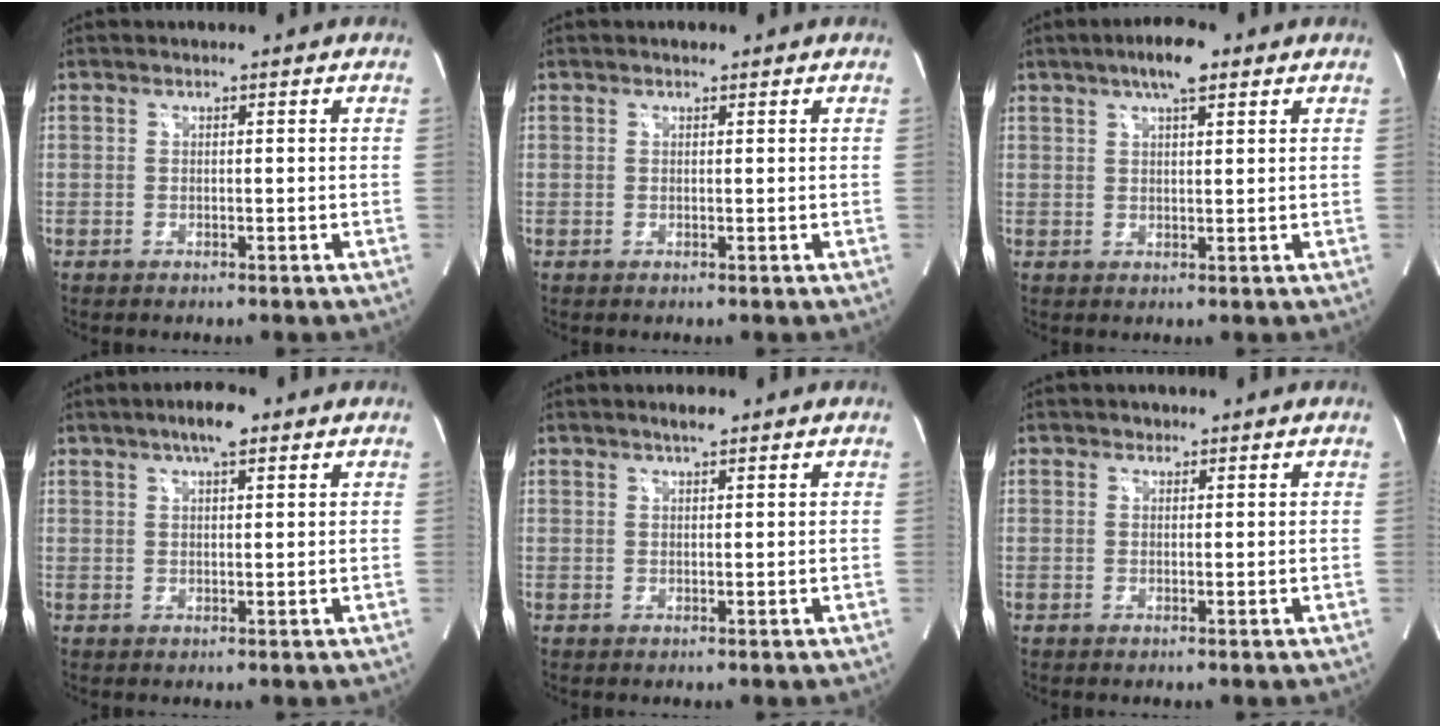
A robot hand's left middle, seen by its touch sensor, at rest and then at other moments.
{"total": 0.8, "force": [0.6, 0.3, 0.4], "torque": [-0.014, 0.000, 0.009]}
{"total": 5.8, "force": [3.7, 1.1, 4.4], "torque": [-0.083, 0.010, 0.060]}
{"total": 4.7, "force": [3.0, 0.9, 3.5], "torque": [-0.066, 0.009, 0.049]}
{"total": 2.1, "force": [1.6, 0.3, 1.2], "torque": [-0.031, 0.003, 0.028]}
{"total": 1.2, "force": [0.9, 0.8, 0.2], "torque": [-0.001, -0.003, 0.010]}